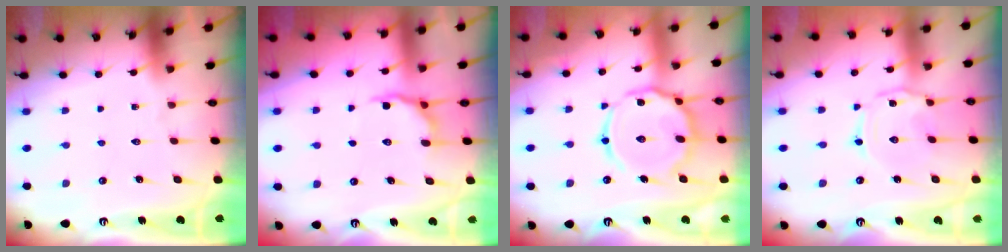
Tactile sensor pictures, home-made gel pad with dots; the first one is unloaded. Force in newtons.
{"total": 5.4, "press": 5.0, "slide": 2.2}
{"total": 14.5, "press": 14.4, "slide": 1.2}
{"total": 2.0, "press": 2.0, "slide": 0.3}